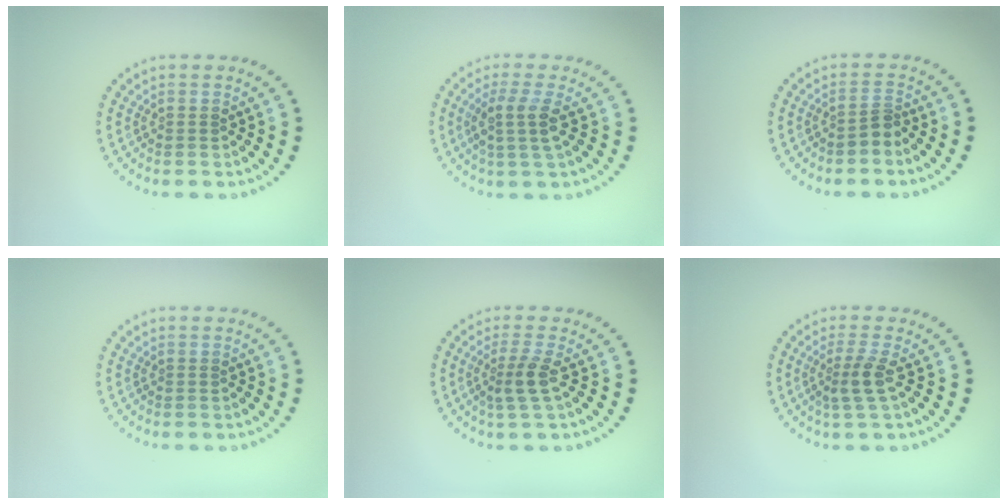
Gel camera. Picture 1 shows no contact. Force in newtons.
{"total": 2.7, "press": 2.1, "slide": 1.6}
{"total": 1.3, "press": 0.8, "slide": 1.0}
{"total": 0.0}
{"total": 2.3, "press": 1.8, "slide": 1.5}
{"total": 2.3, "press": 1.8, "slide": 1.5}